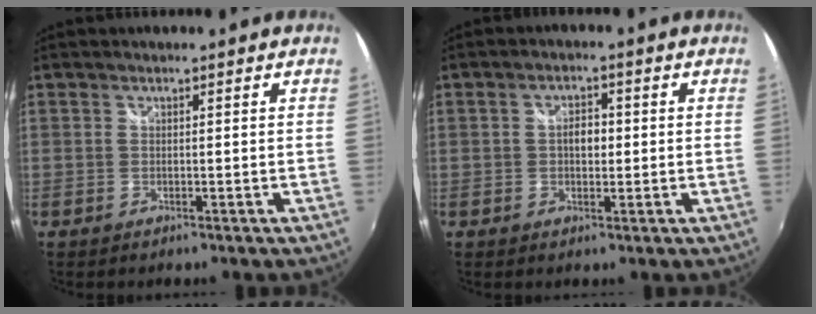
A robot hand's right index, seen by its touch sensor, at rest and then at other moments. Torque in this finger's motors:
{"motor_torque": [0.52, -0.12, 0.33, 0.05]}